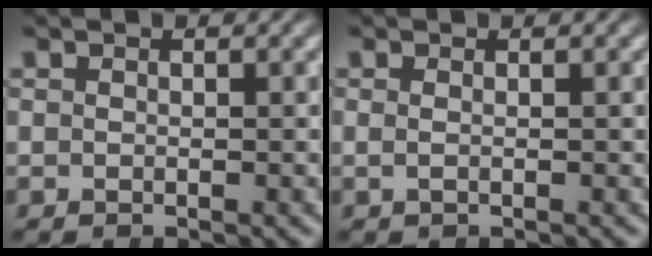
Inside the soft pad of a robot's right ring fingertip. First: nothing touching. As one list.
[{"total": 0.7, "force": [0.0, -0.6, 0.3], "torque": [-0.003, -0.002, 0.002]}]